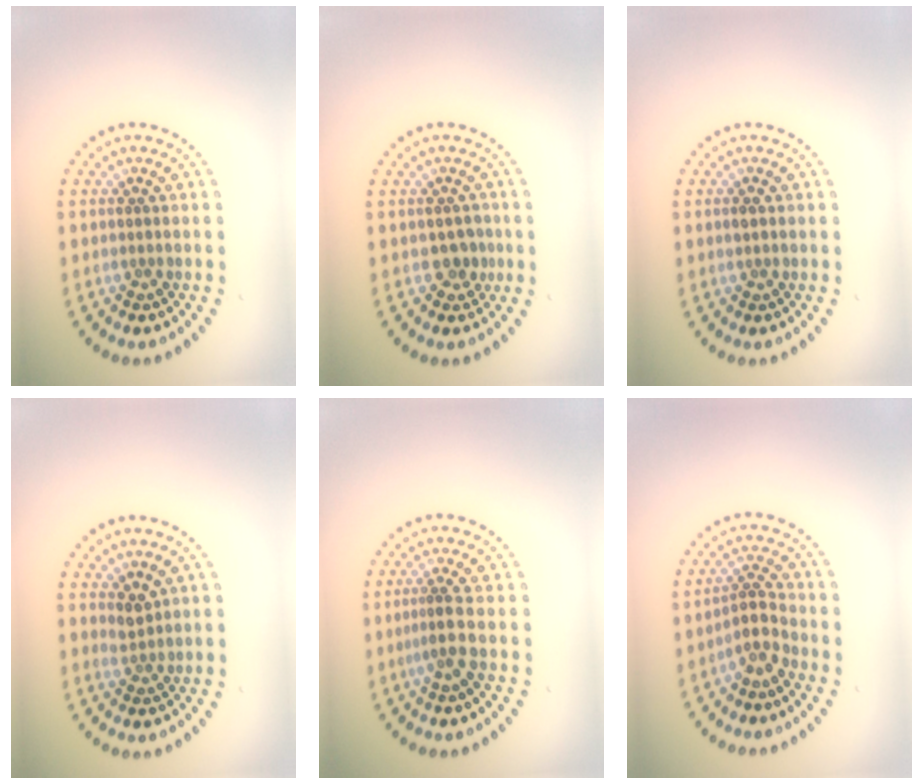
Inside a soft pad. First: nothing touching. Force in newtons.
{"total": 1.7, "press": 1.5, "slide": 0.8}
{"total": 0.7, "press": 0.7, "slide": 0.0}
{"total": 1.5, "press": 1.1, "slide": 1.0}
{"total": 2.0, "press": 1.3, "slide": 1.5}
{"total": 2.3, "press": 1.7, "slide": 1.6}